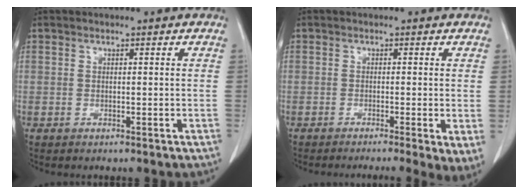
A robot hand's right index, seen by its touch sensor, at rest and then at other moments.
{"total": 6.5, "force": [-3.9, 0.5, 5.2], "torque": [-0.055, -0.019, -0.067]}